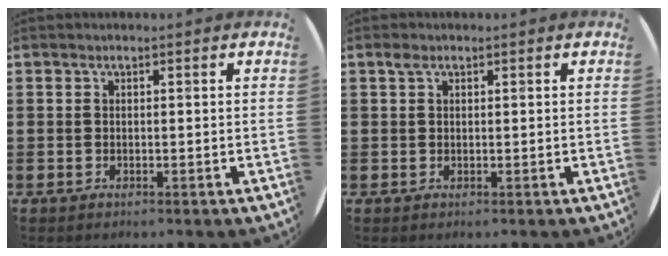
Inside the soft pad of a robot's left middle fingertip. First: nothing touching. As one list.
[{"total": 1.0, "force": [0.5, 0.6, 0.5], "torque": [-0.005, 0.002, 0.008]}]